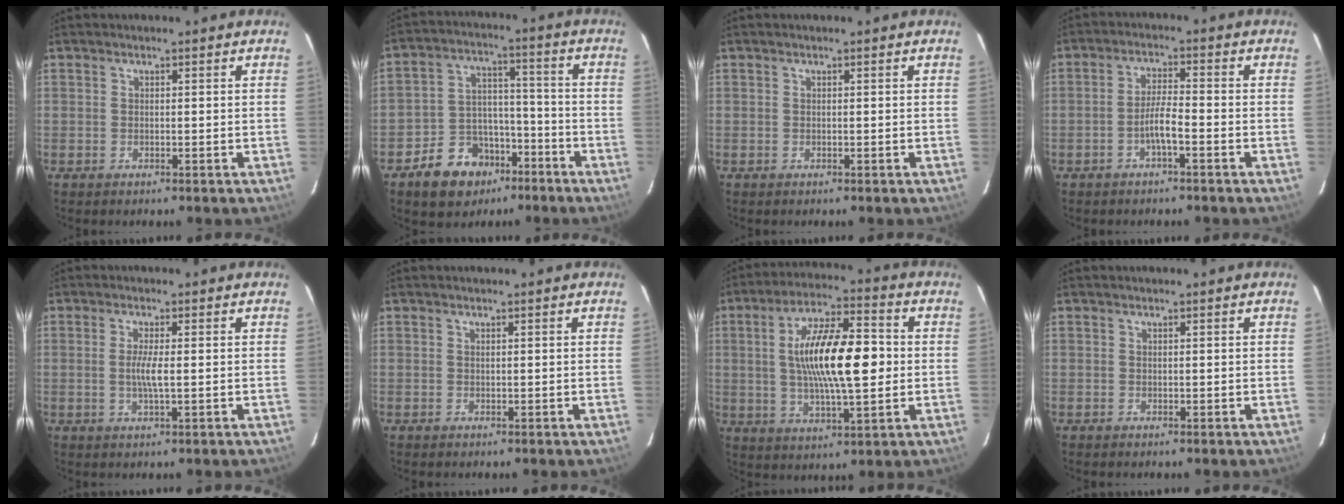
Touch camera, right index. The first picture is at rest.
{"total": 11.8, "force": [-7.4, 8.3, 4.0], "torque": [-0.092, 0.035, -0.104]}
{"total": 0.0}
{"total": 3.9, "force": [-2.2, 0.3, 3.3], "torque": [-0.069, 0.005, -0.040]}
{"total": 3.2, "force": [-0.1, 0.2, 3.2], "torque": [-0.062, -0.004, -0.004]}
{"total": 0.0}
{"total": 16.1, "force": [0.7, 4.7, 15.4], "torque": [-0.272, 0.013, 0.013]}
{"total": 0.0}